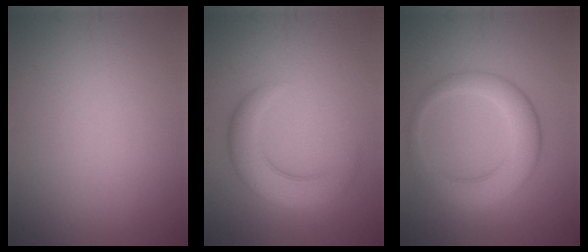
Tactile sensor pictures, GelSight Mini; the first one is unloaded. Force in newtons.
{"total": 4.6, "press": 4.6, "slide": 0.1}
{"total": 4.3, "press": 4.3, "slide": 0.4}